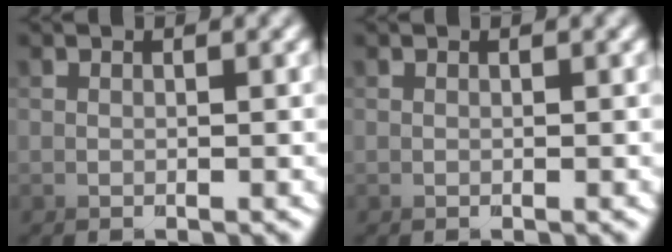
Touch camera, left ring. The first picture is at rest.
{"total": 0.0}